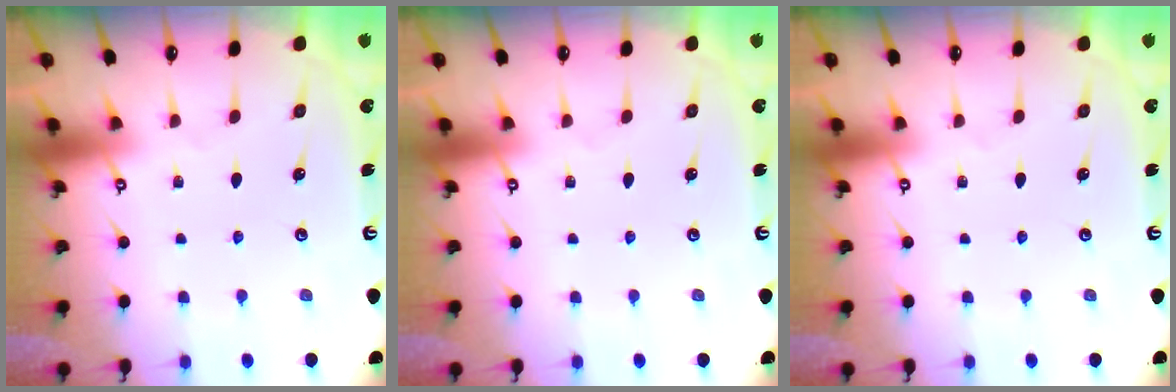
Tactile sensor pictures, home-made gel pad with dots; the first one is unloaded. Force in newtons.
{"total": 0.0}
{"total": 0.0}